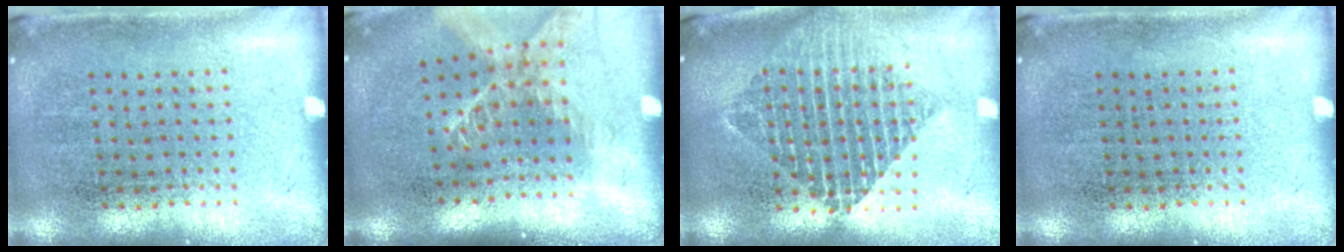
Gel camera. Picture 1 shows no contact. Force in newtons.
{"total": 1.7, "press": 1.3, "slide": 1.1}
{"total": 2.0, "press": 1.6, "slide": 1.2}
{"total": 0.0}